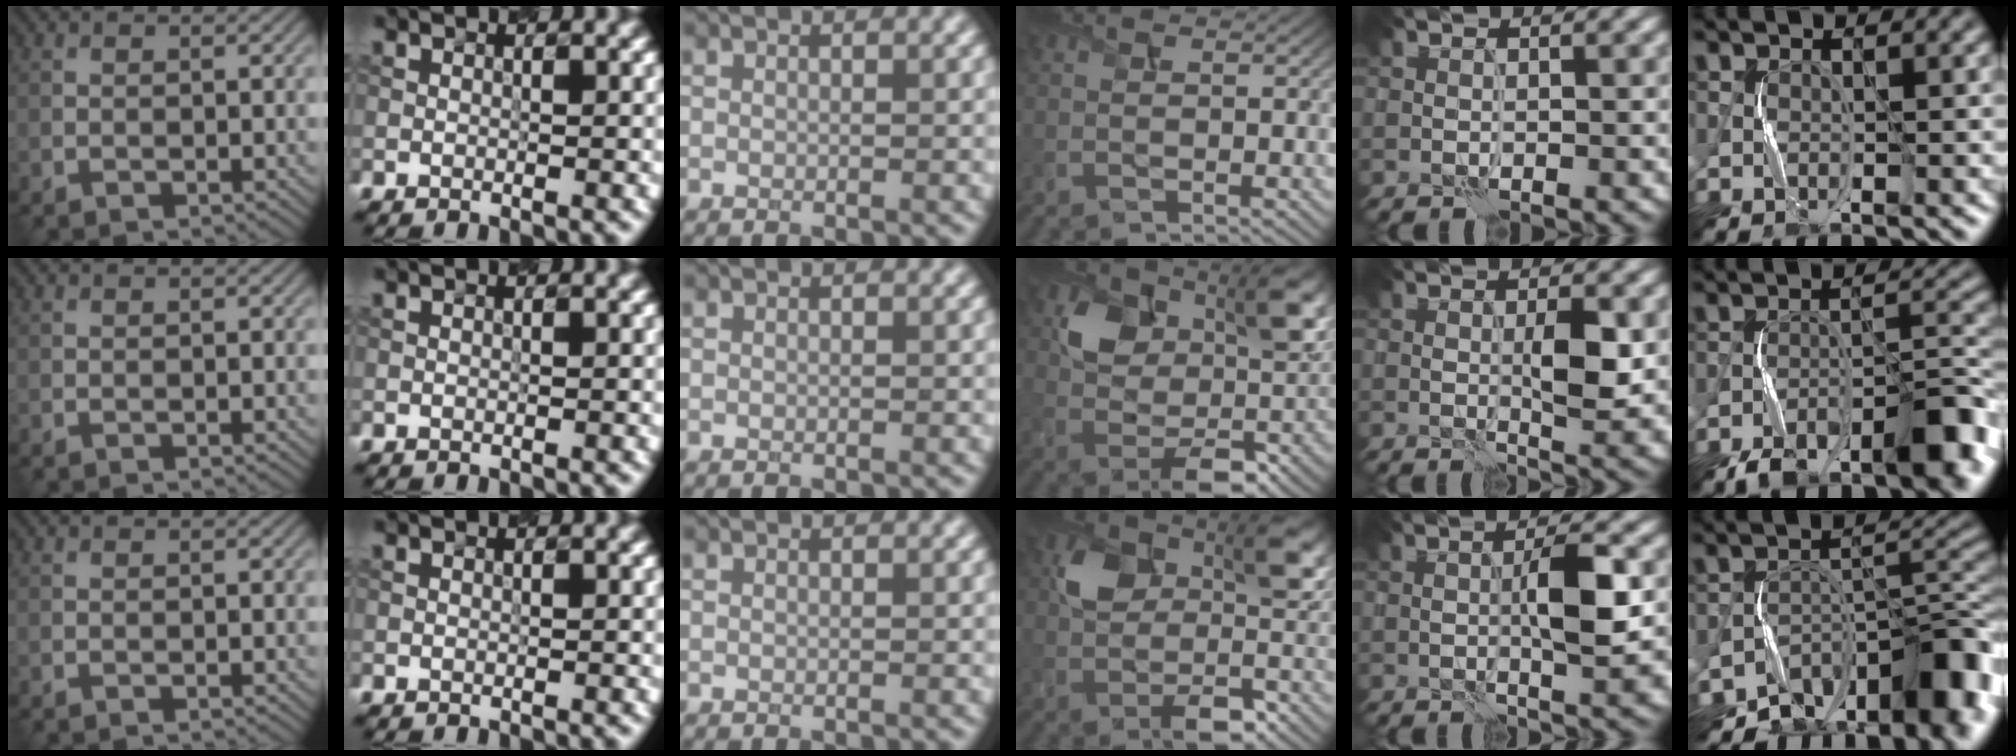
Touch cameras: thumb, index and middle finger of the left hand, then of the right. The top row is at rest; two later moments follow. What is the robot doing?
{"motion": "squeeze", "object": "stress ball aka squeeze ball"}